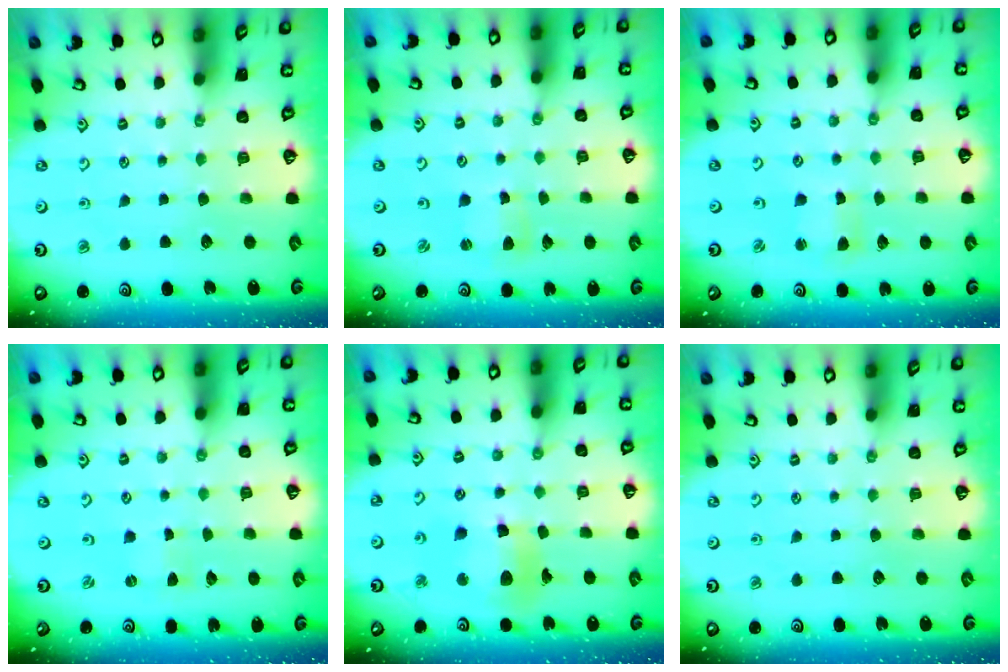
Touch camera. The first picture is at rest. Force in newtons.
{"total": 1.8, "press": 1.8, "slide": 0.2}
{"total": 2.7, "press": 2.7, "slide": 0.3}
{"total": 0.0}
{"total": 12.5, "press": 12.5, "slide": 1.3}
{"total": 0.0}